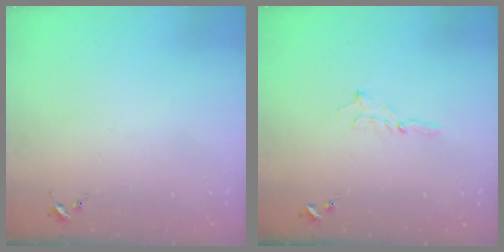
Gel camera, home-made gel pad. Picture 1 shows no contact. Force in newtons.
{"total": 2.9, "press": 2.9, "slide": 0.3}